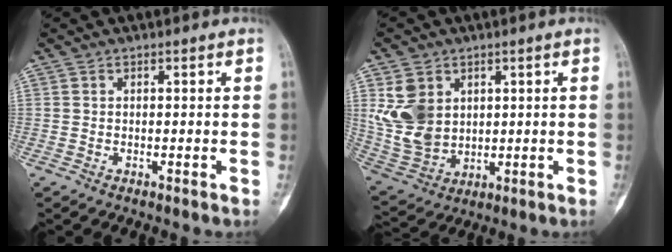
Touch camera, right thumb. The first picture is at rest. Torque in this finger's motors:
{"motor_torque": [-0.37, 0.99, 0.69, 0.68, 0.17]}